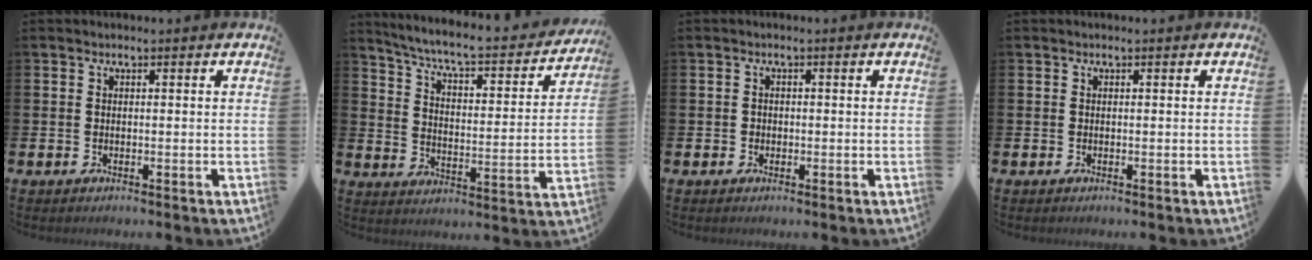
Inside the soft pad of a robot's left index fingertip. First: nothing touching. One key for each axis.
{"total": 6.5, "fx": 5.8, "fy": 0.9, "fz": 2.9, "tx": -0.079, "ty": -0.048, "tz": 0.090}
{"total": 0.8, "fx": -0.2, "fy": 0.8, "fz": 0.1, "tx": -0.002, "ty": 0.004, "tz": -0.006}
{"total": 0.0}